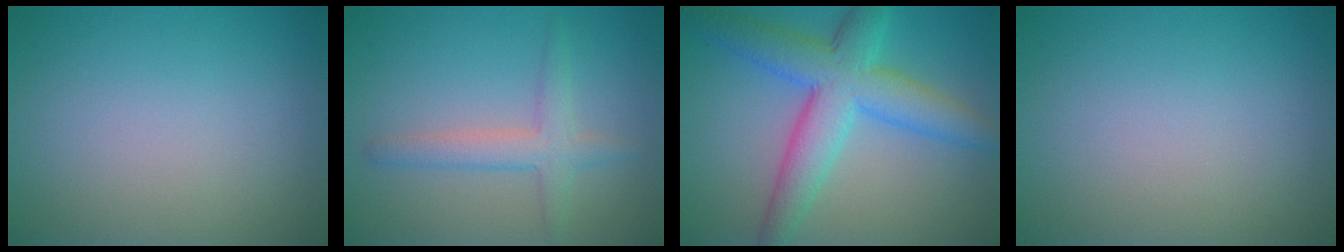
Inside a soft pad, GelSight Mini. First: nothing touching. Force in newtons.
{"total": 2.9, "press": 2.9, "slide": 0.2}
{"total": 7.3, "press": 7.3, "slide": 0.2}
{"total": 0.0}